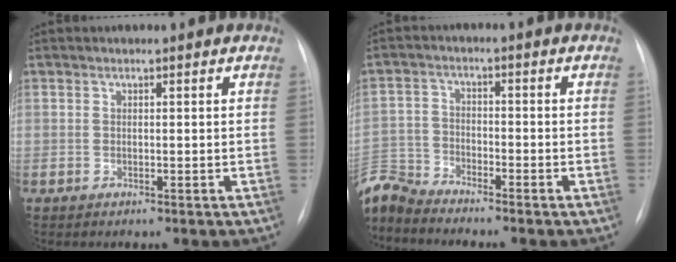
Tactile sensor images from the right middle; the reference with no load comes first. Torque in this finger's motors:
{"motor_torque": [-0.06, -0.02, 0.02, 0.02]}